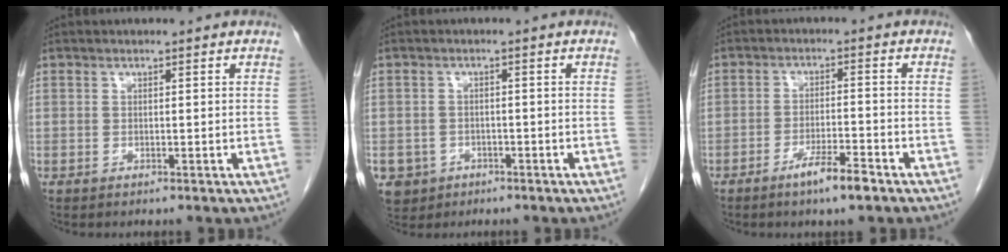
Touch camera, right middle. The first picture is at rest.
{"total": 5.4, "force": [-2.5, 4.6, 0.8], "torque": [-0.017, 0.008, -0.036]}
{"total": 5.1, "force": [-3.4, 0.3, 3.7], "torque": [-0.068, -0.006, -0.060]}